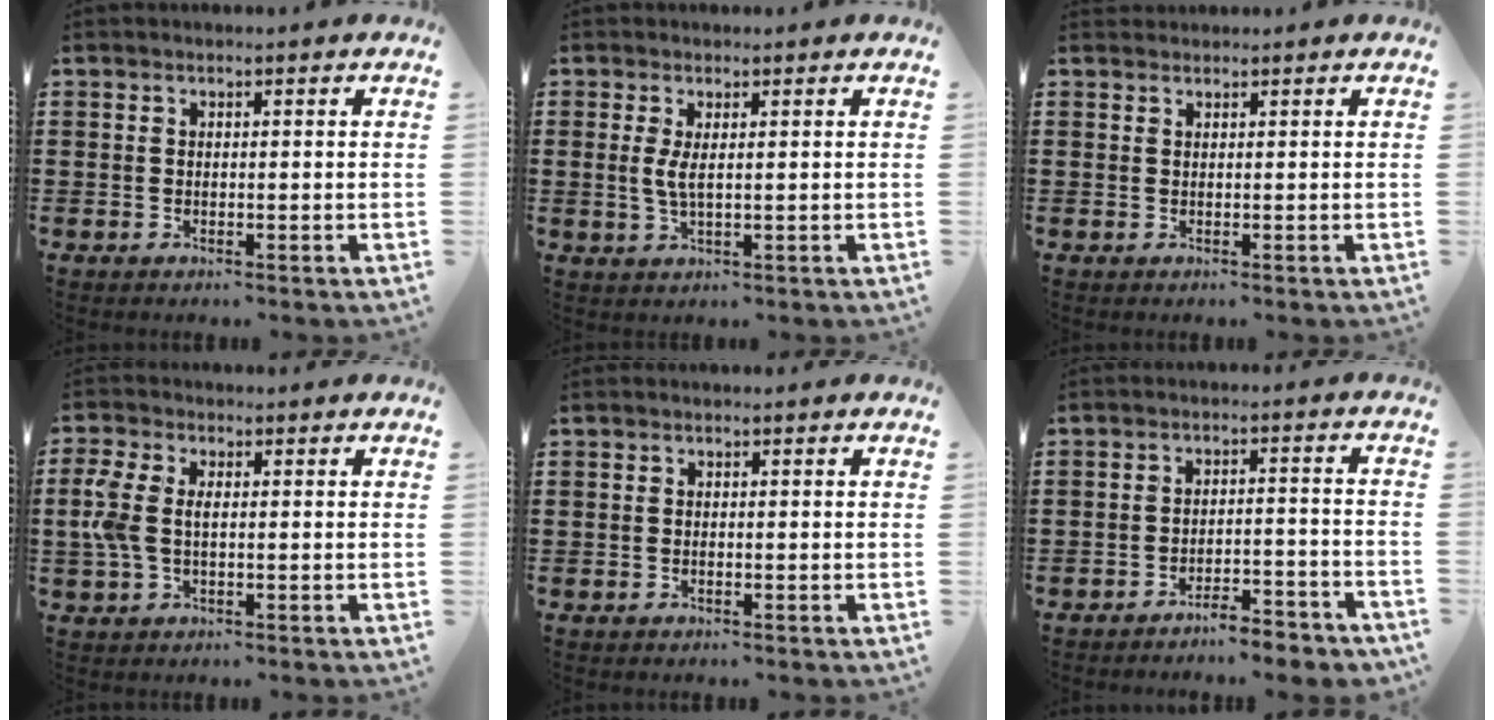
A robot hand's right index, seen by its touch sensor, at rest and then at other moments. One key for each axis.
{"total": 2.6, "fx": 0.4, "fy": 0.5, "fz": 2.5, "tx": -0.058, "ty": -0.004, "tz": 0.005}
{"total": 0.8, "fx": 0.7, "fy": 0.3, "fz": -0.1, "tx": 0.003, "ty": 0.003, "tz": 0.013}
{"total": 4.8, "fx": 0.1, "fy": 2.7, "fz": 4.0, "tx": -0.107, "ty": -0.002, "tz": -0.009}
{"total": 0.0}
{"total": 4.0, "fx": -3.9, "fy": 0.1, "fz": 0.9, "tx": -0.019, "ty": 0.003, "tz": -0.081}